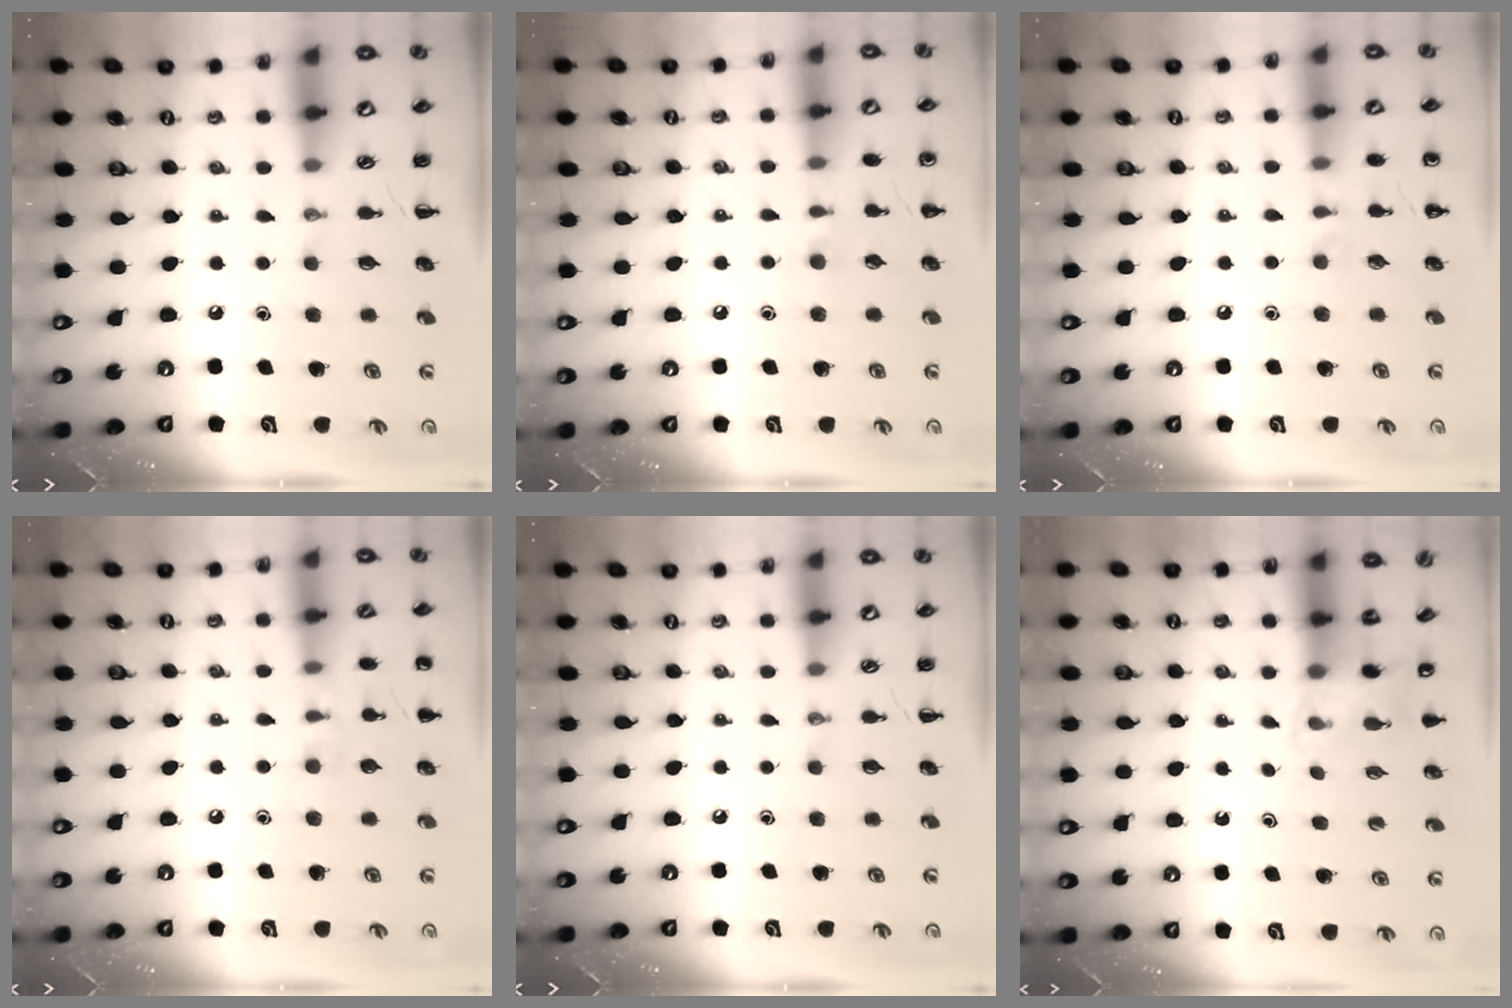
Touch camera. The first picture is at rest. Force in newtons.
{"total": 6.3, "press": 6.0, "slide": 2.0}
{"total": 5.2, "press": 4.9, "slide": 1.7}
{"total": 6.8, "press": 6.5, "slide": 2.0}
{"total": 0.0}
{"total": 2.5, "press": 2.4, "slide": 0.9}